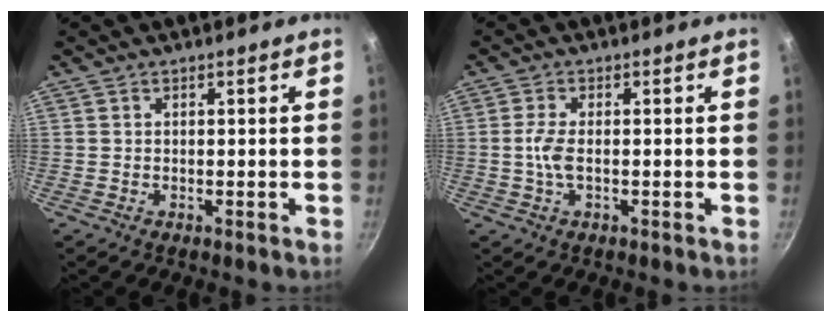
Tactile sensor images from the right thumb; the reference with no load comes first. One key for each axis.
{"total": 3.6, "fx": -0.4, "fy": 1.3, "fz": 3.3, "tx": -0.081, "ty": 0.002, "tz": -0.012}